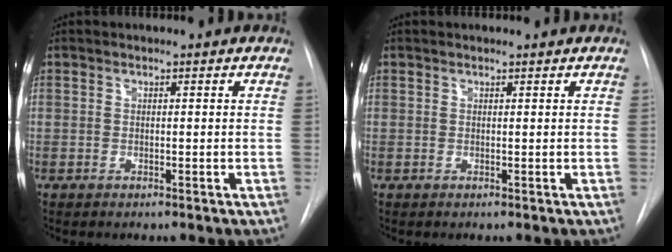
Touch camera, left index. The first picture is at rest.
{"total": 1.0, "force": [0.9, 0.0, 0.1], "torque": [-0.007, 0.006, 0.014]}